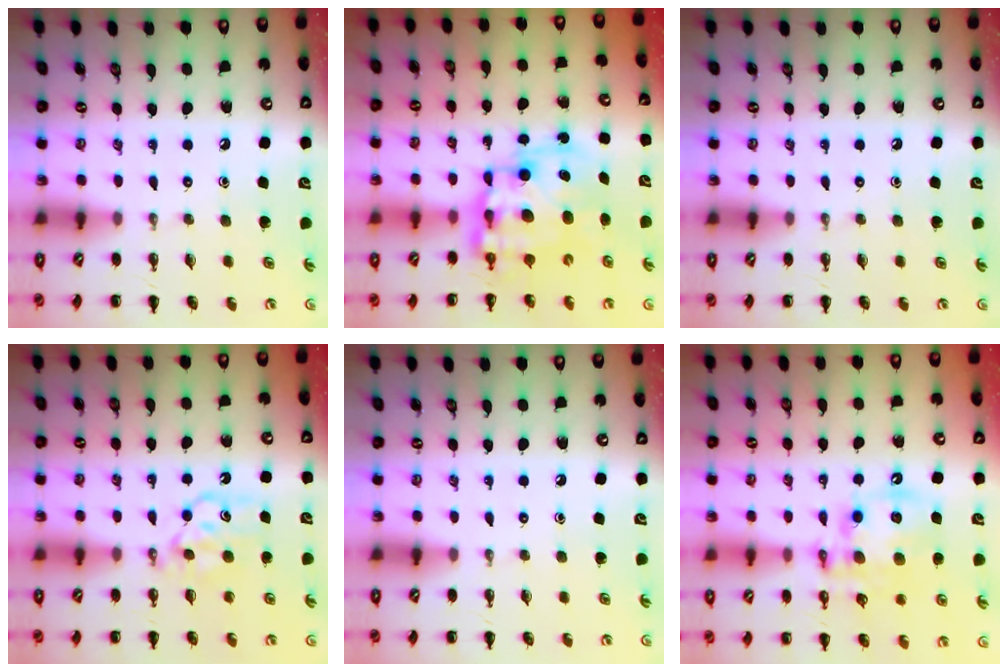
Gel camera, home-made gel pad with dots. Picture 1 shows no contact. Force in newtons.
{"total": 12.2, "press": 11.8, "slide": 3.0}
{"total": 0.0}
{"total": 5.9, "press": 5.7, "slide": 1.4}
{"total": 0.0}
{"total": 13.9, "press": 13.6, "slide": 2.9}